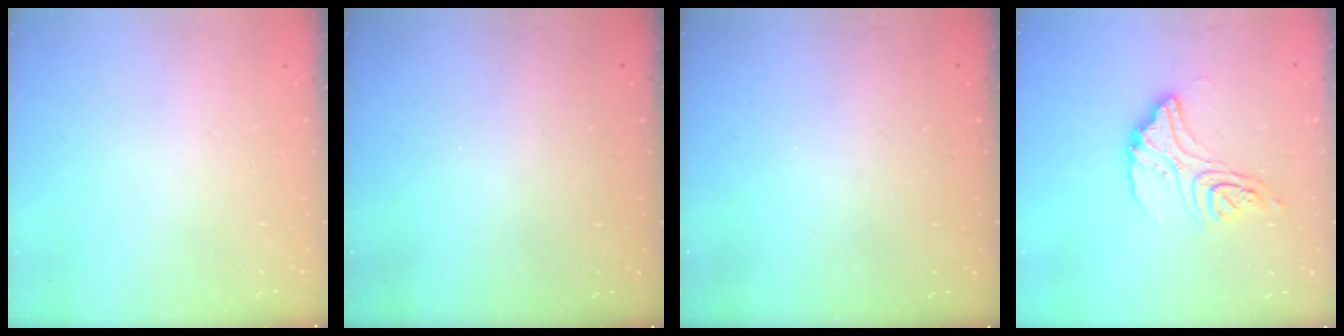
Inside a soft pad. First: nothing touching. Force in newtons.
{"total": 3.0, "press": 3.0, "slide": 0.1}
{"total": 3.3, "press": 3.3, "slide": 0.1}
{"total": 14.4, "press": 14.3, "slide": 0.9}